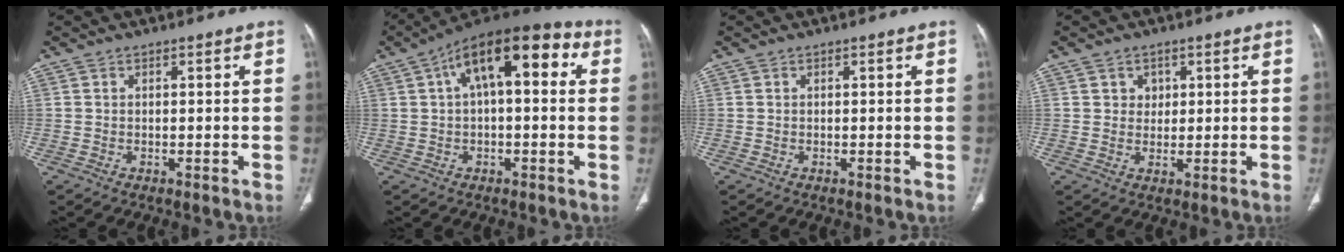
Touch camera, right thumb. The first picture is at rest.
{"total": 16.0, "force": [4.4, 7.1, 13.6], "torque": [-0.180, 0.039, 0.059]}
{"total": 0.0}
{"total": 2.7, "force": [1.1, 2.3, 1.0], "torque": [0.000, -0.007, 0.019]}